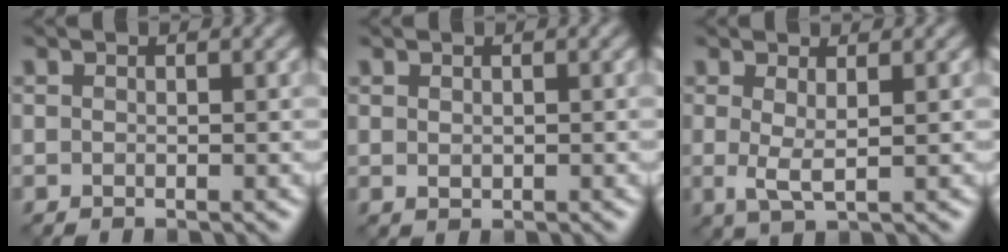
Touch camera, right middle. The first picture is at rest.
{"total": 0.6, "force": [0.2, 0.5, 0.3], "torque": [-0.006, 0.003, 0.004]}
{"total": 2.0, "force": [0.4, 0.4, 1.9], "torque": [-0.043, 0.000, 0.006]}